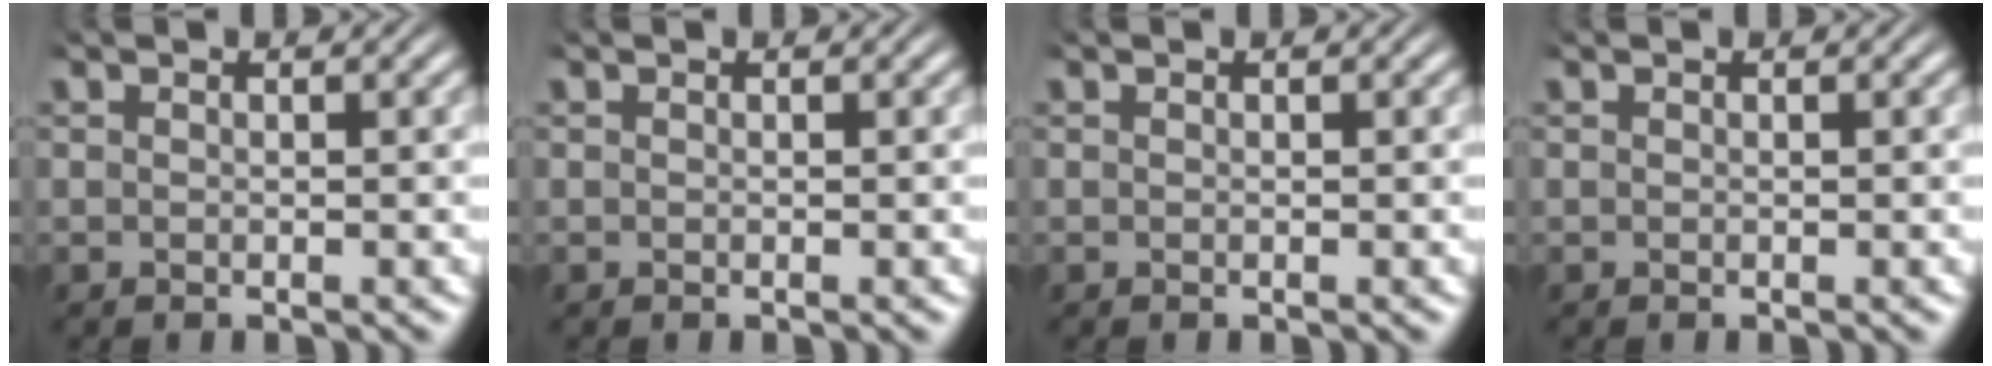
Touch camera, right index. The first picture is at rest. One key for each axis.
{"total": 0.0}
{"total": 0.0}
{"total": 0.0}